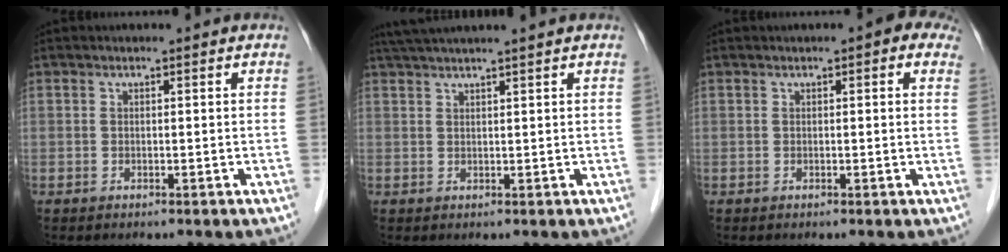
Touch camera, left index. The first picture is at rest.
{"total": 6.4, "force": [5.4, -1.2, 3.3], "torque": [-0.050, 0.033, 0.088]}
{"total": 3.3, "force": [1.7, 1.2, 2.6], "torque": [-0.024, 0.016, 0.012]}